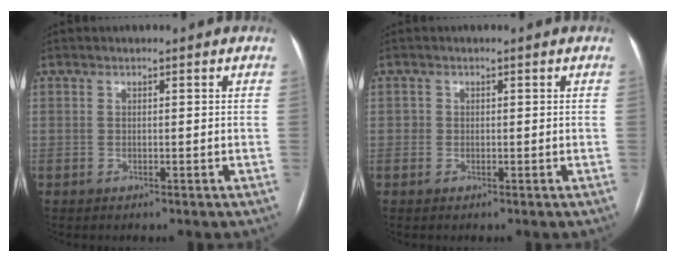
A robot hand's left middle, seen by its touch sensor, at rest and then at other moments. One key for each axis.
{"total": 0.6, "fx": 0.0, "fy": 0.6, "fz": 0.0, "tx": 0.004, "ty": 0.004, "tz": -0.003}